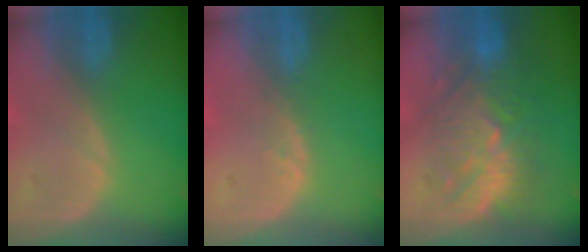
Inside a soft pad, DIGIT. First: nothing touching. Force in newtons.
{"total": 1.3, "press": 1.2, "slide": 0.6}
{"total": 9.6, "press": 9.4, "slide": 2.1}